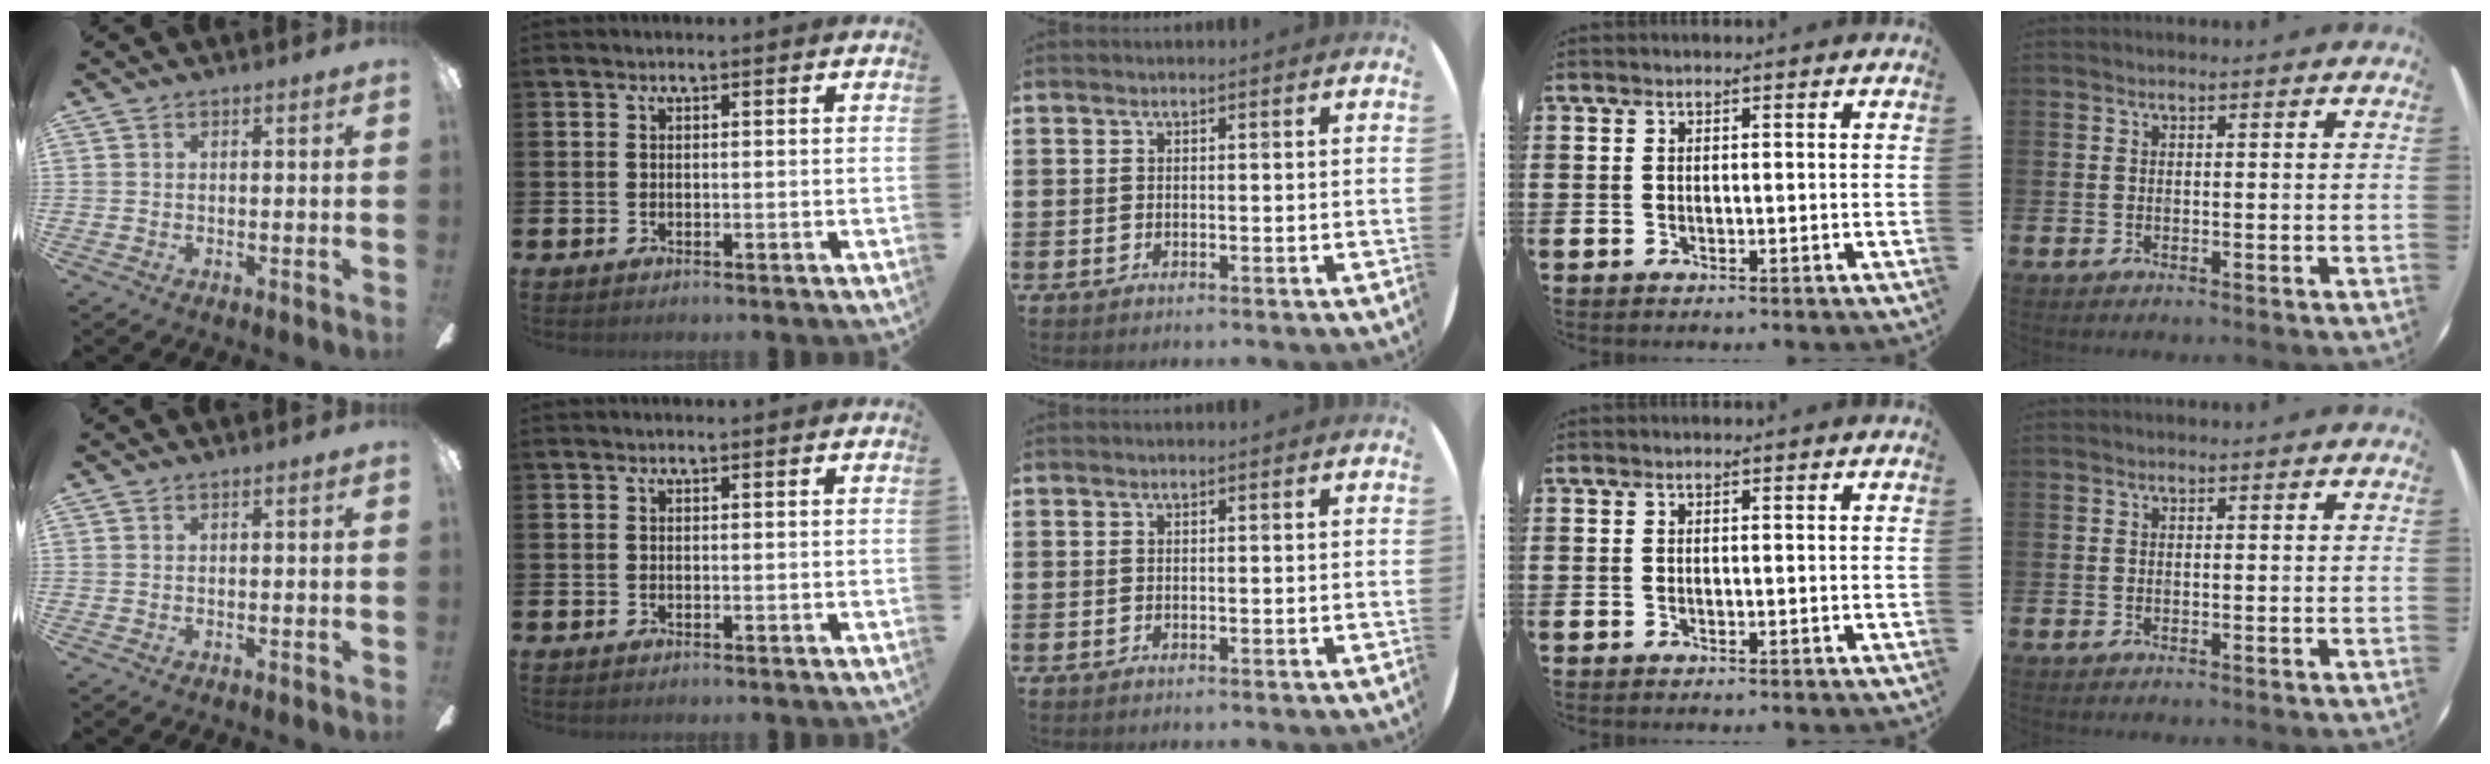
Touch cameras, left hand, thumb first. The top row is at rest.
{}